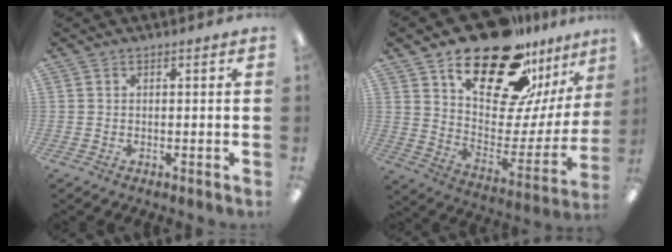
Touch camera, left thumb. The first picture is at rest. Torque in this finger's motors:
{"motor_torque": [1.10, 1.25, 1.19, -1.58, 0.39]}